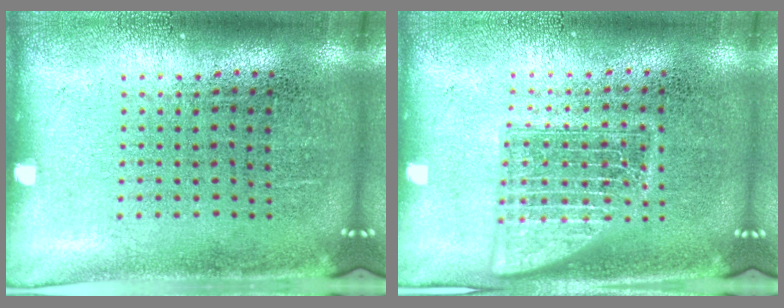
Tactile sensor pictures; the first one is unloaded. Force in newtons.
{"total": 2.5, "press": 2.5, "slide": 0.4}